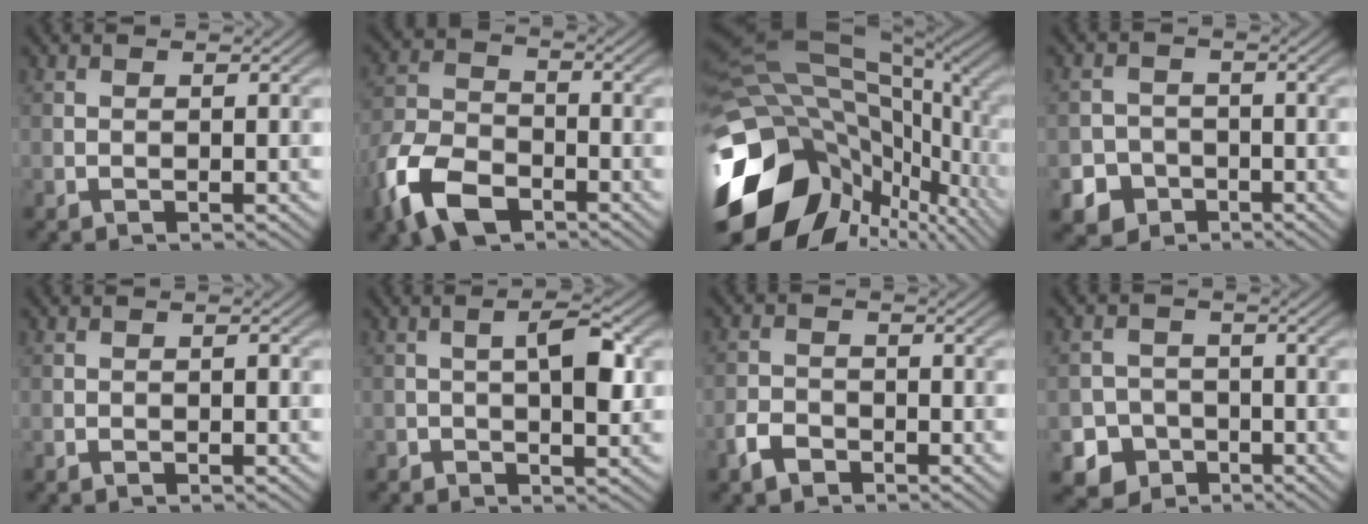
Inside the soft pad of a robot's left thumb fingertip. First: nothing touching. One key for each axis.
{"total": 11.0, "fx": -6.4, "fy": 6.0, "fz": 6.6, "tx": -0.161, "ty": -0.020, "tz": -0.138}
{"total": 18.8, "fx": -4.9, "fy": 12.3, "fz": 13.4, "tx": -0.267, "ty": -0.029, "tz": -0.063}
{"total": 4.9, "fx": -2.7, "fy": 3.9, "fz": 1.1, "tx": -0.006, "ty": -0.005, "tz": -0.060}
{"total": 0.7, "fx": -0.4, "fy": 0.3, "fz": 0.6, "tx": -0.008, "ty": 0.001, "tz": -0.005}
{"total": 3.9, "fx": 0.0, "fy": 1.2, "fz": 3.7, "tx": -0.060, "ty": 0.008, "tz": -0.003}
{"total": 3.2, "fx": -2.2, "fy": 1.8, "fz": 1.4, "tx": -0.031, "ty": -0.002, "tz": -0.054}
{"total": 5.6, "fx": -2.9, "fy": 4.7, "fz": 1.3, "tx": -0.013, "ty": -0.006, "tz": -0.067}